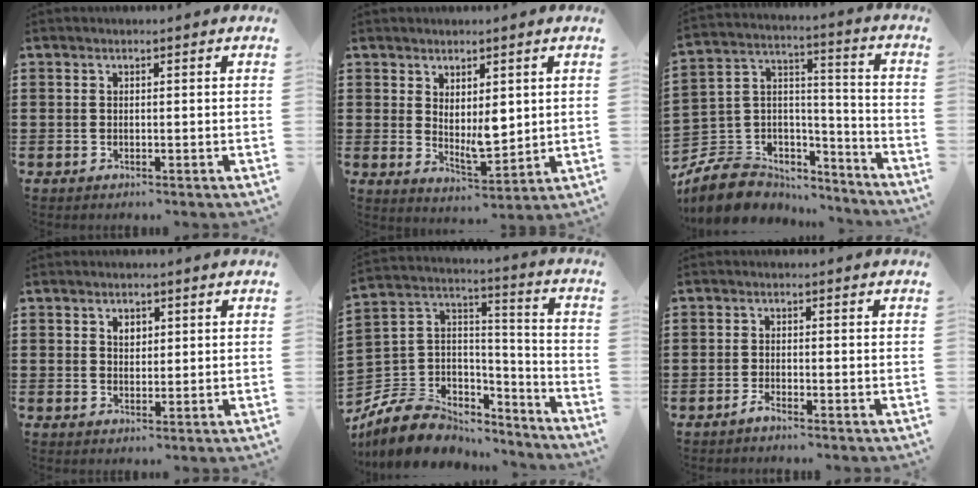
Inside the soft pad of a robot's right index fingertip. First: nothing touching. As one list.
[{"total": 4.5, "force": [2.3, 2.1, 3.2], "torque": [-0.052, -0.013, 0.040]}, {"total": 8.6, "force": [-6.0, 5.9, 1.7], "torque": [-0.063, 0.012, -0.112]}, {"total": 1.9, "force": [0.9, 1.4, 1.1], "torque": [-0.017, 0.004, 0.014]}, {"total": 9.6, "force": [-6.4, 6.7, 2.6], "torque": [-0.081, 0.009, -0.120]}, {"total": 1.3, "force": [-1.1, 0.1, 0.6], "torque": [-0.014, -0.003, -0.020]}]